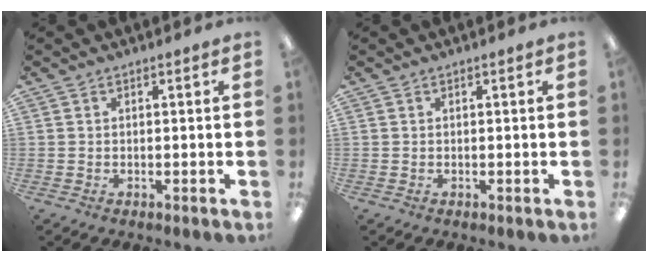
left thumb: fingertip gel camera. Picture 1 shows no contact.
{"total": 0.0}